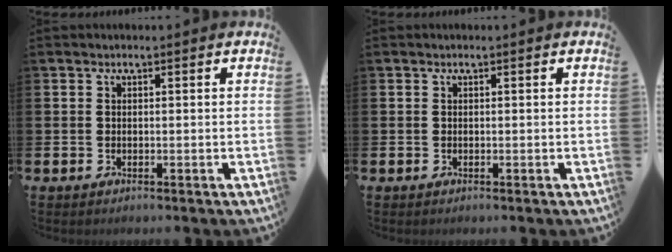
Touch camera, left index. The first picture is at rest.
{"total": 0.0}